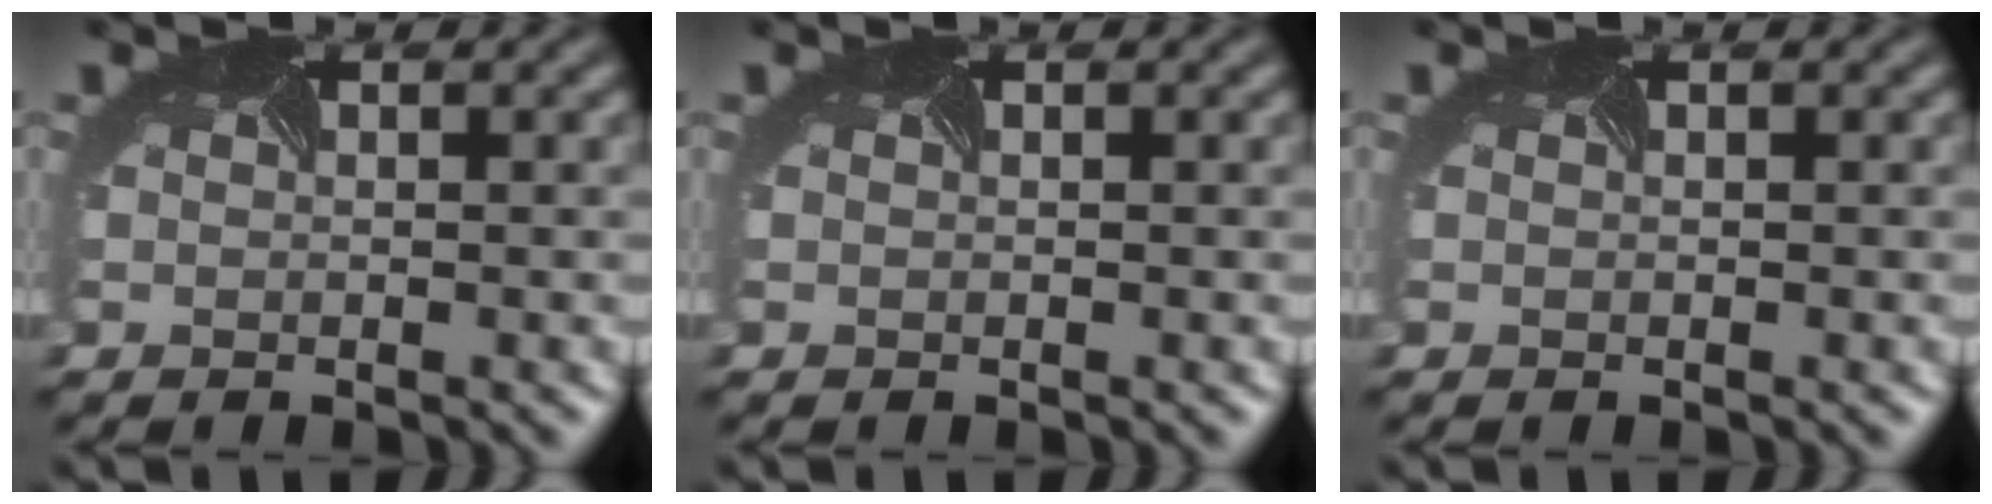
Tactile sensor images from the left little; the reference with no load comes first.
{"total": 0.0}
{"total": 0.0}